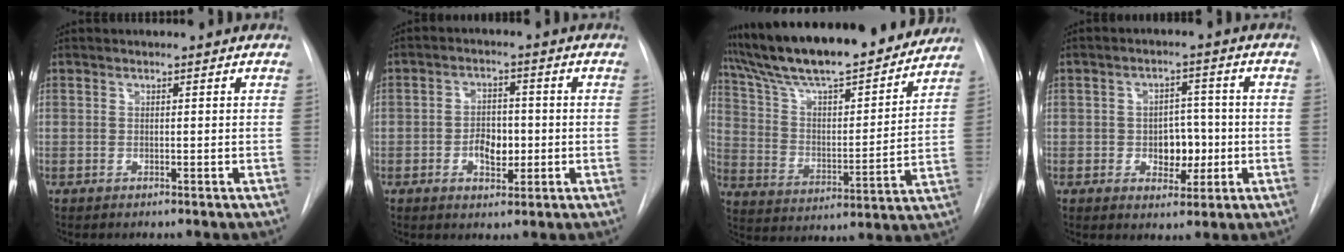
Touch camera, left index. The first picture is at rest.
{"total": 4.8, "force": [-1.1, 2.9, 3.7], "torque": [-0.059, 0.006, -0.015]}
{"total": 23.1, "force": [20.4, 3.9, 10.3], "torque": [-0.175, 0.001, 0.313]}
{"total": 5.6, "force": [-1.0, 3.7, 4.1], "torque": [-0.050, 0.010, -0.009]}